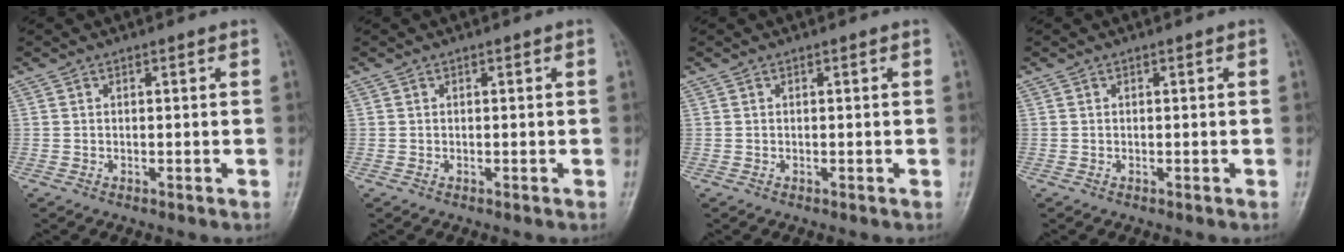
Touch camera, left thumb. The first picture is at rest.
{"total": 0.0}
{"total": 0.0}
{"total": 0.0}